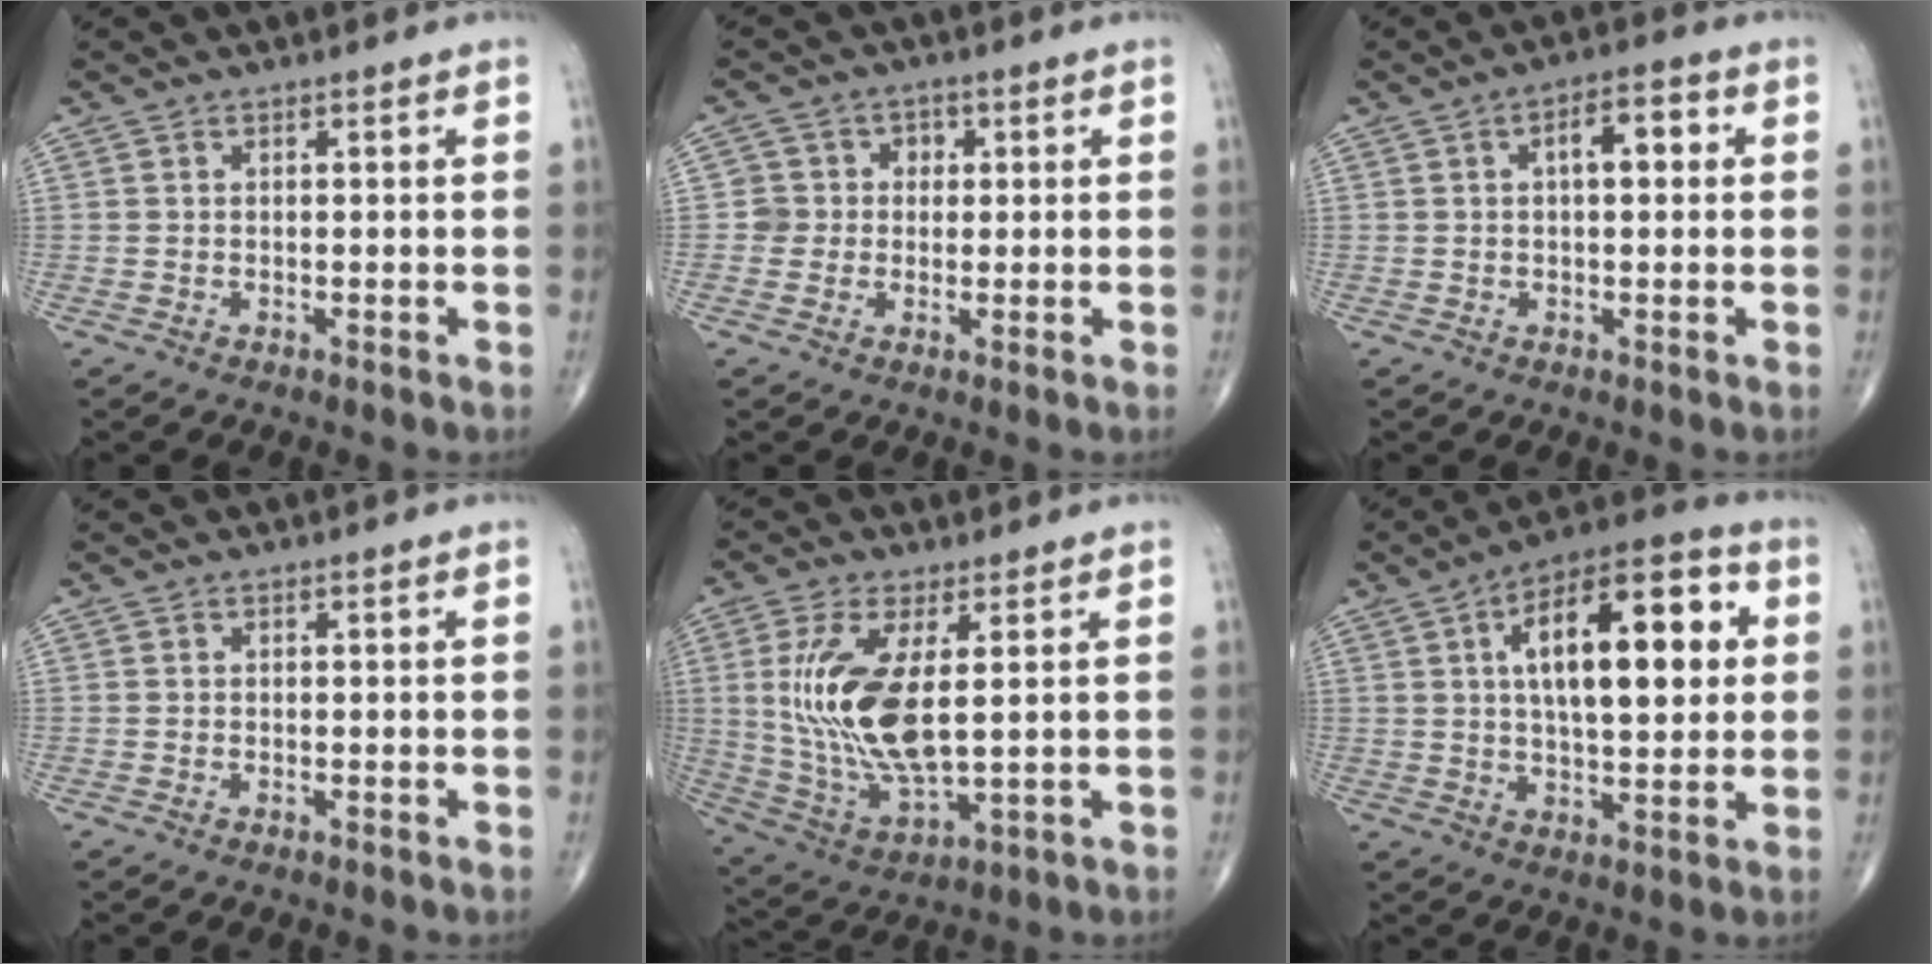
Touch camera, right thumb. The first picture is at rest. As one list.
[{"total": 4.2, "force": [0.2, 4.2, 0.4], "torque": [0.033, 0.011, -0.004]}, {"total": 5.6, "force": [1.1, 2.5, 4.9], "torque": [-0.066, 0.014, 0.010]}, {"total": 0.0}, {"total": 15.6, "force": [2.3, 6.2, 14.1], "torque": [-0.300, -0.022, 0.057]}, {"total": 19.6, "force": [4.2, 8.5, 17.1], "torque": [-0.234, 0.016, 0.056]}]